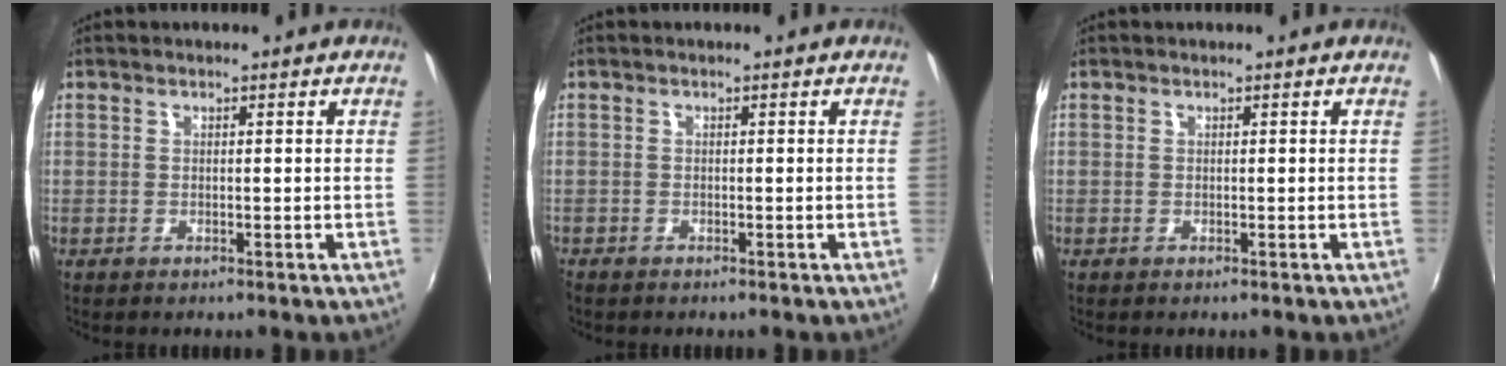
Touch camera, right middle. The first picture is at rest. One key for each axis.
{"total": 0.6, "fx": -0.5, "fy": 0.2, "fz": 0.1, "tx": -0.002, "ty": -0.003, "tz": -0.013}
{"total": 0.0}